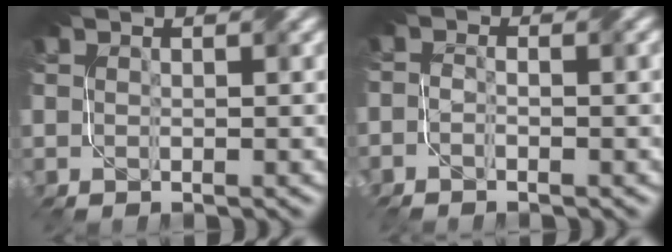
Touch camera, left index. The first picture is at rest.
{"total": 1.7, "force": [-1.1, 0.7, 1.1], "torque": [-0.018, -0.005, -0.026]}